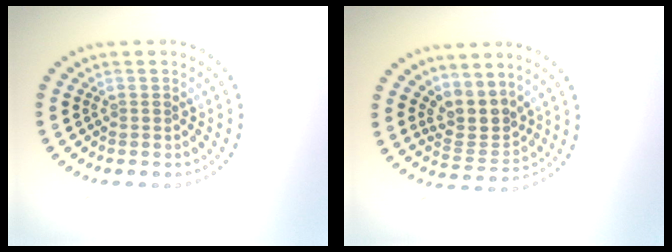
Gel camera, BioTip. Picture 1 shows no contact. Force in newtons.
{"total": 3.1, "press": 2.4, "slide": 2.0}